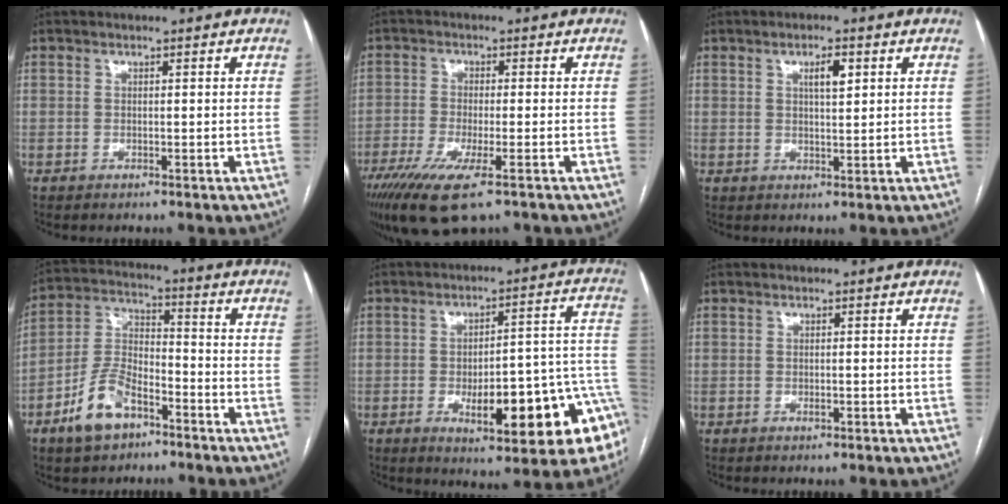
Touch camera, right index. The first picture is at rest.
{"total": 10.7, "force": [-6.6, 2.1, 8.1], "torque": [-0.146, -0.029, -0.112]}
{"total": 3.3, "force": [1.4, 0.9, 2.9], "torque": [-0.047, 0.001, 0.022]}
{"total": 10.0, "force": [-5.9, 4.6, 6.6], "torque": [-0.150, 0.008, -0.110]}
{"total": 18.1, "force": [-6.4, 4.6, 16.2], "torque": [-0.130, 0.032, -0.070]}
{"total": 0.6, "force": [-0.2, 0.2, 0.6], "torque": [-0.009, -0.002, -0.001]}